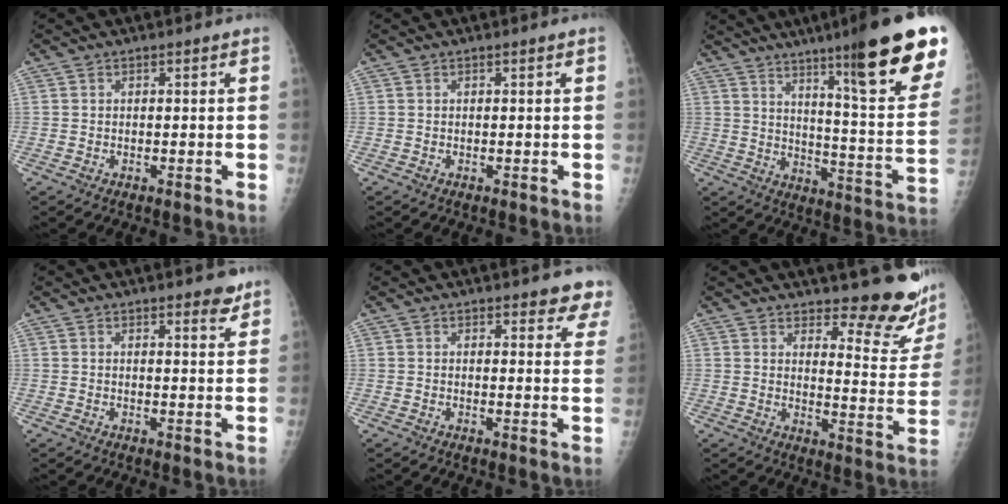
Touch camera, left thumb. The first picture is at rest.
{"total": 0.0}
{"total": 24.0, "force": [14.5, 2.3, 19.0], "torque": [-0.244, -0.066, 0.208]}
{"total": 3.4, "force": [2.5, 1.0, 2.0], "torque": [-0.014, -0.016, 0.030]}
{"total": 6.4, "force": [5.4, 2.2, 2.7], "torque": [0.008, -0.024, 0.045]}
{"total": 13.4, "force": [11.9, 3.2, 5.1], "torque": [-0.030, -0.123, 0.143]}